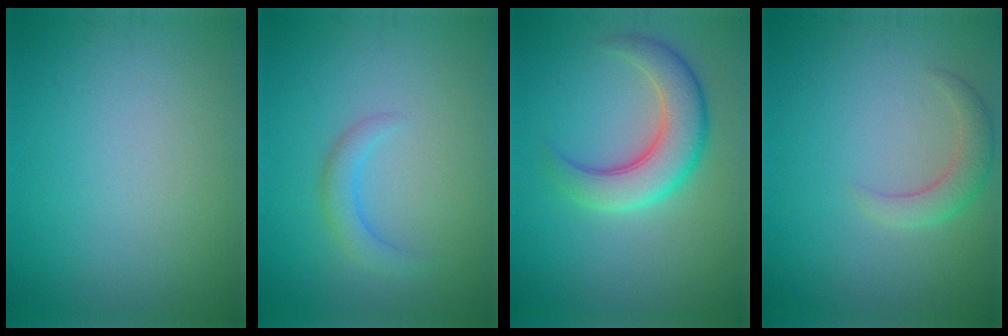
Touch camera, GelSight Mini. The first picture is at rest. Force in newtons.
{"total": 1.9, "press": 1.9, "slide": 0.3}
{"total": 5.6, "press": 5.6, "slide": 0.4}
{"total": 2.3, "press": 2.3, "slide": 0.4}